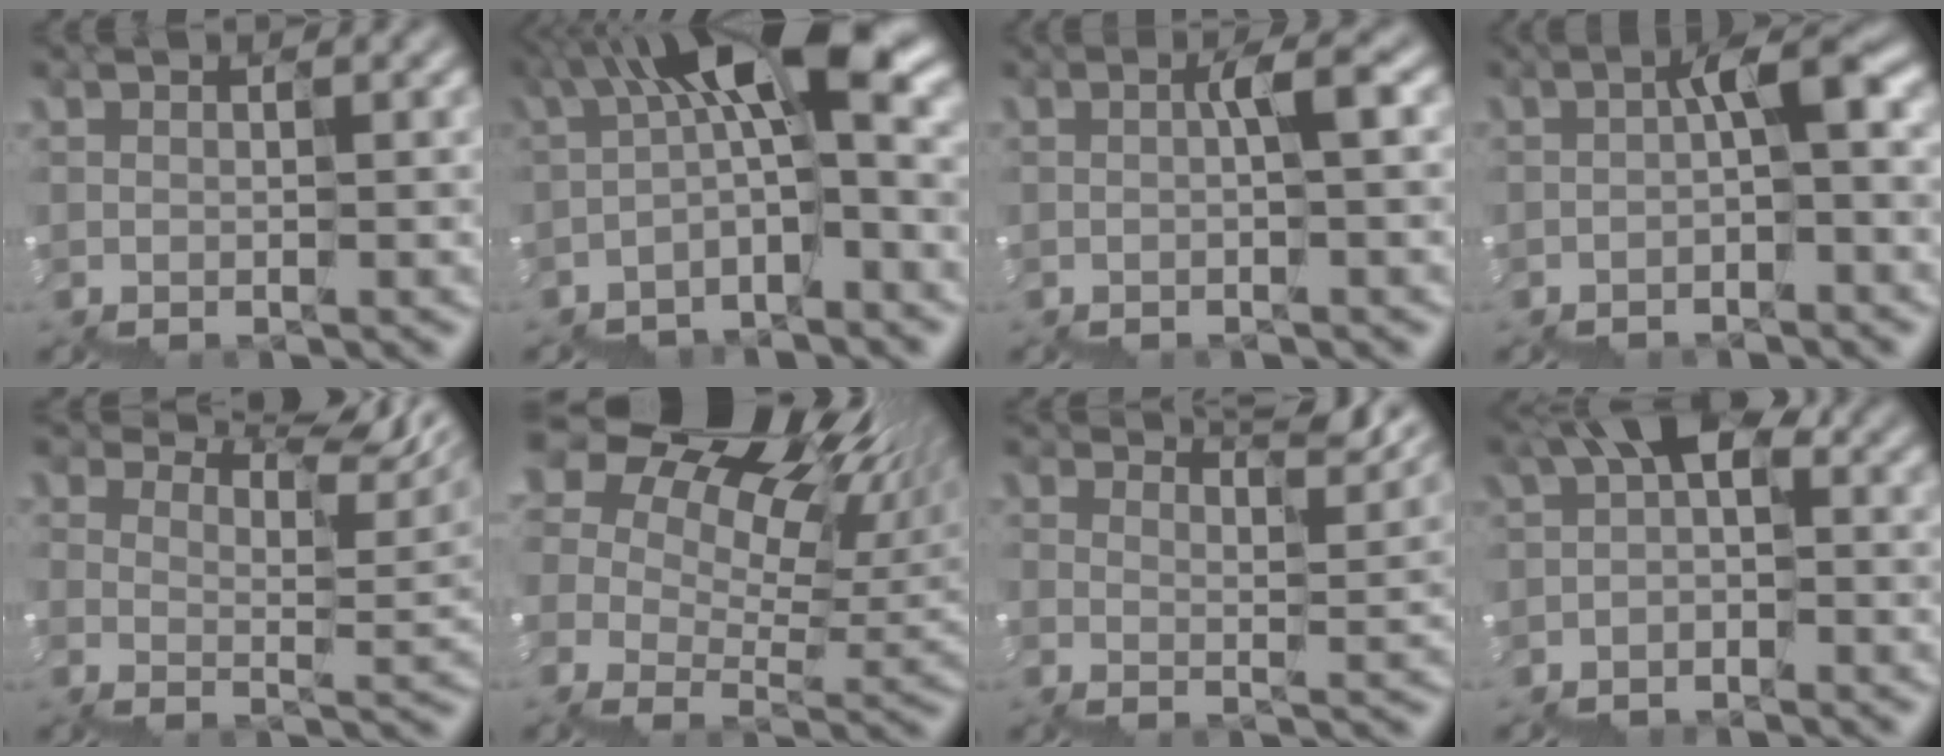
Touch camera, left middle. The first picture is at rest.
{"total": 7.9, "force": [0.2, 1.9, 7.6], "torque": [-0.139, 0.023, -0.009]}
{"total": 1.3, "force": [-0.2, -0.2, 1.3], "torque": [-0.033, 0.000, -0.008]}
{"total": 2.8, "force": [-0.5, 0.3, 2.7], "torque": [-0.062, 0.007, -0.015]}
{"total": 6.1, "force": [5.5, 1.2, 2.3], "torque": [-0.047, 0.006, 0.090]}
{"total": 14.6, "force": [6.3, 9.1, 9.5], "torque": [-0.173, 0.029, 0.123]}
{"total": 4.0, "force": [3.6, 0.5, 1.6], "torque": [-0.018, 0.015, 0.049]}
{"total": 2.3, "force": [-0.3, 1.3, 1.9], "torque": [-0.062, 0.008, -0.018]}